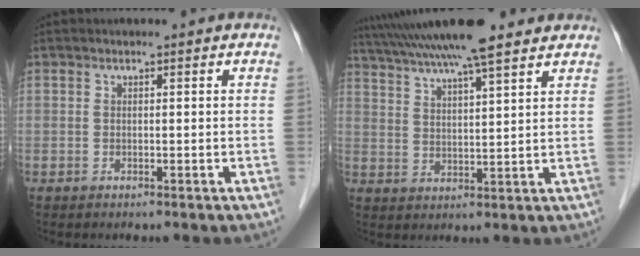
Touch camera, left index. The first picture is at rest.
{"total": 15.6, "force": [13.0, 0.8, 8.5], "torque": [-0.155, 0.035, 0.204]}